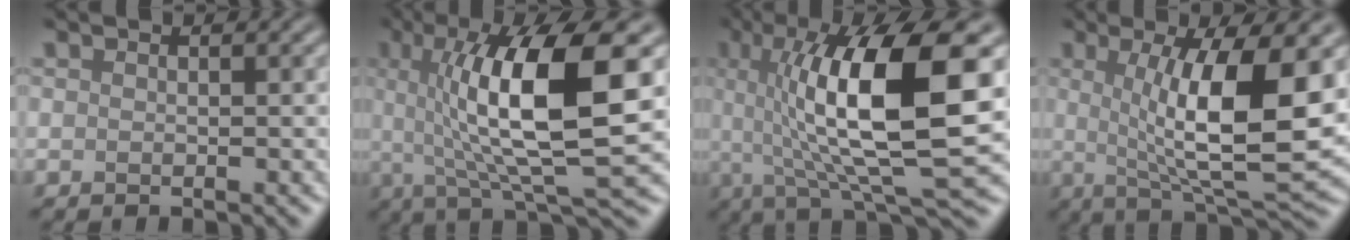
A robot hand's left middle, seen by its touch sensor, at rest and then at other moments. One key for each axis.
{"total": 11.8, "fx": 1.8, "fy": 2.8, "fz": 11.3, "tx": -0.165, "ty": 0.003, "tz": 0.035}
{"total": 13.1, "fx": 1.7, "fy": 3.2, "fz": 12.5, "tx": -0.191, "ty": 0.008, "tz": 0.031}
{"total": 10.7, "fx": 1.2, "fy": 2.6, "fz": 10.3, "tx": -0.153, "ty": -0.011, "tz": 0.026}